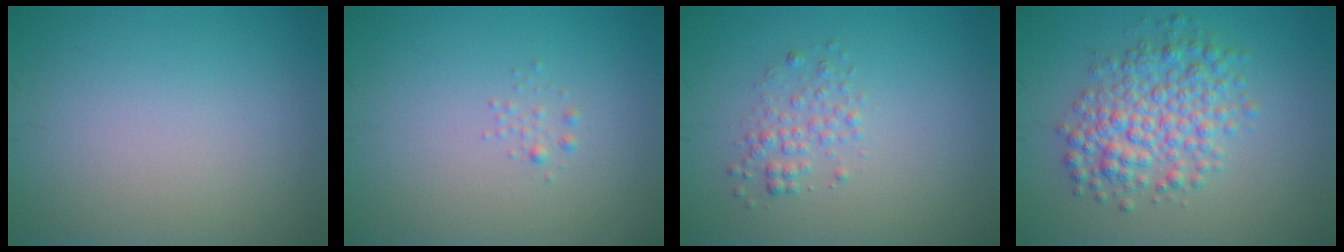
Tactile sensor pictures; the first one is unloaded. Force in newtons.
{"total": 0.7, "press": 0.7, "slide": 0.0}
{"total": 1.8, "press": 1.8, "slide": 0.1}
{"total": 5.2, "press": 5.2, "slide": 0.0}